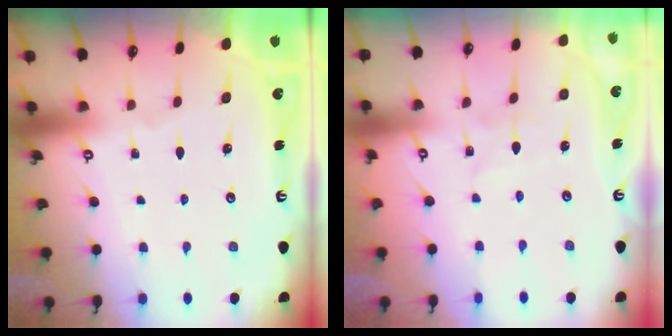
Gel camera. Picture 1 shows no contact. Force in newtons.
{"total": 2.0, "press": 2.0, "slide": 0.2}